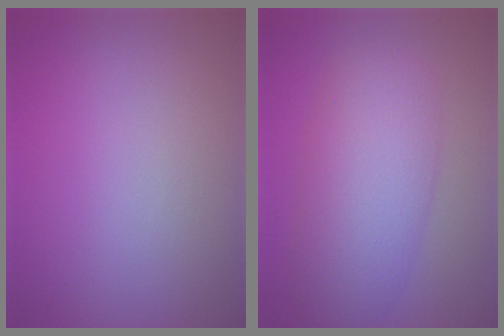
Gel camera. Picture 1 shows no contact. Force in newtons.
{"total": 6.8, "press": 6.8, "slide": 0.3}